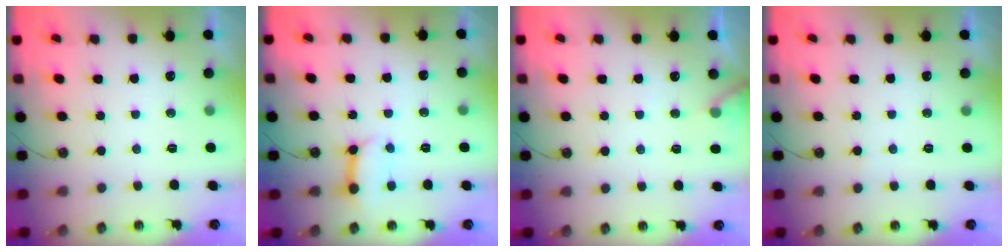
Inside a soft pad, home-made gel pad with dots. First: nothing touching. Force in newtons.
{"total": 8.8, "press": 8.8, "slide": 0.9}
{"total": 7.3, "press": 7.3, "slide": 0.4}
{"total": 4.0, "press": 4.0, "slide": 0.3}